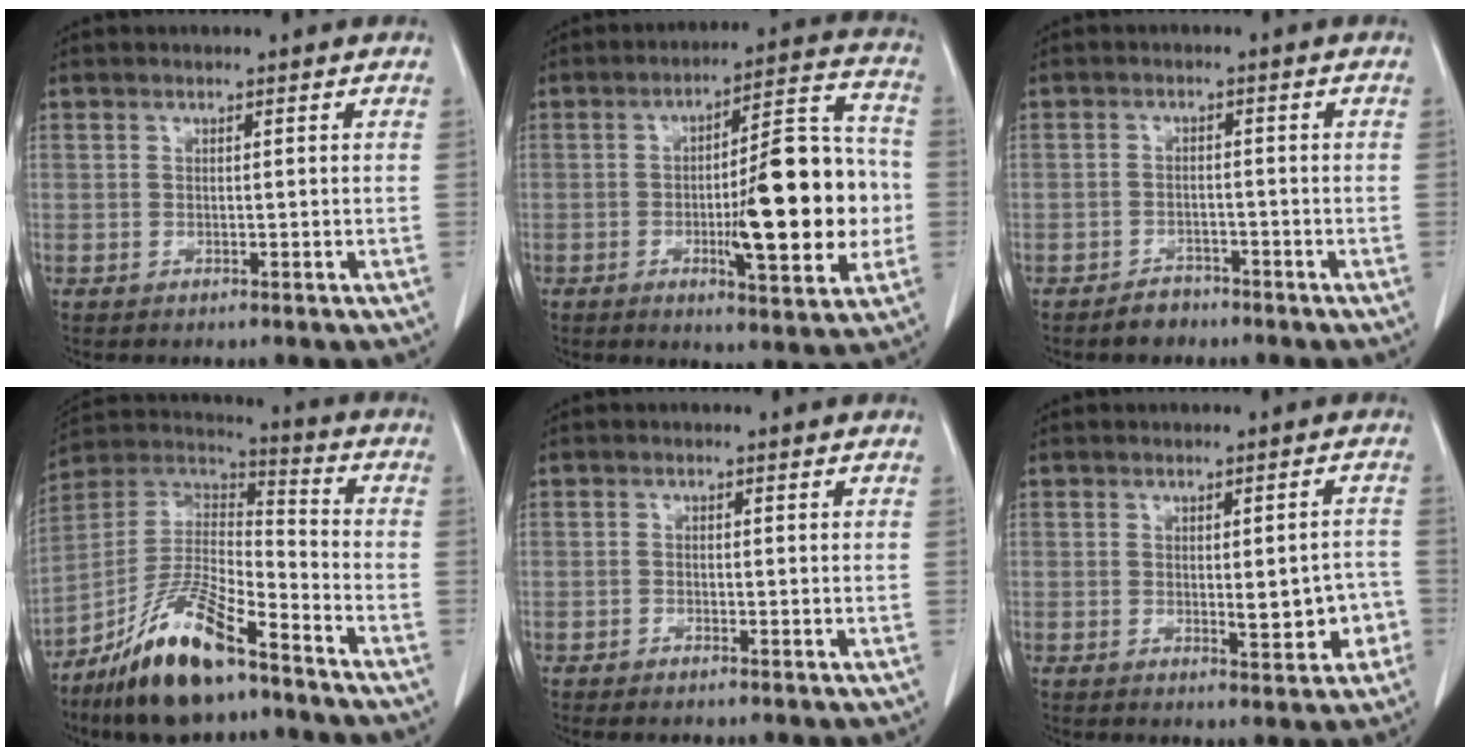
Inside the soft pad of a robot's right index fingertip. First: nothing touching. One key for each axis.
{"total": 17.2, "fx": -2.4, "fy": 3.6, "fz": 16.6, "tx": -0.237, "ty": 0.018, "tz": -0.031}
{"total": 2.8, "fx": -2.2, "fy": 1.5, "fz": 0.5, "tx": -0.012, "ty": 0.005, "tz": -0.033}
{"total": 16.9, "fx": -11.4, "fy": 4.0, "fz": 11.8, "tx": -0.236, "ty": -0.001, "tz": -0.208}
{"total": 1.0, "fx": -0.8, "fy": 0.1, "fz": 0.5, "tx": -0.010, "ty": -0.001, "tz": -0.013}
{"total": 5.5, "fx": -1.3, "fy": 2.0, "fz": 4.9, "tx": -0.058, "ty": 0.004, "tz": -0.009}